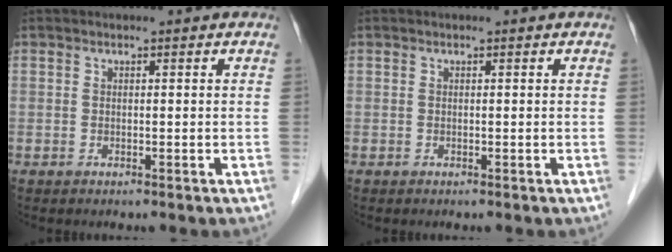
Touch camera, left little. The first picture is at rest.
{"total": 0.0}